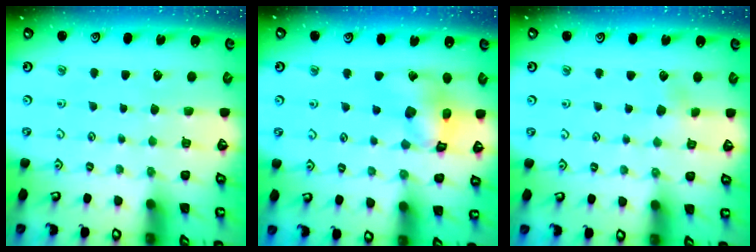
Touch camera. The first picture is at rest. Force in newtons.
{"total": 13.6, "press": 13.4, "slide": 1.9}
{"total": 3.0, "press": 3.0, "slide": 0.1}